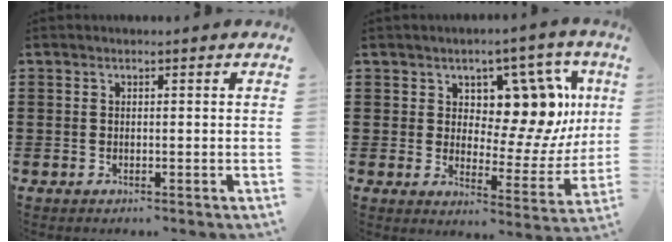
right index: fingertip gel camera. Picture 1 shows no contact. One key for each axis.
{"total": 10.7, "fx": 6.0, "fy": 6.6, "fz": 5.9, "tx": -0.084, "ty": -0.052, "tz": 0.104}